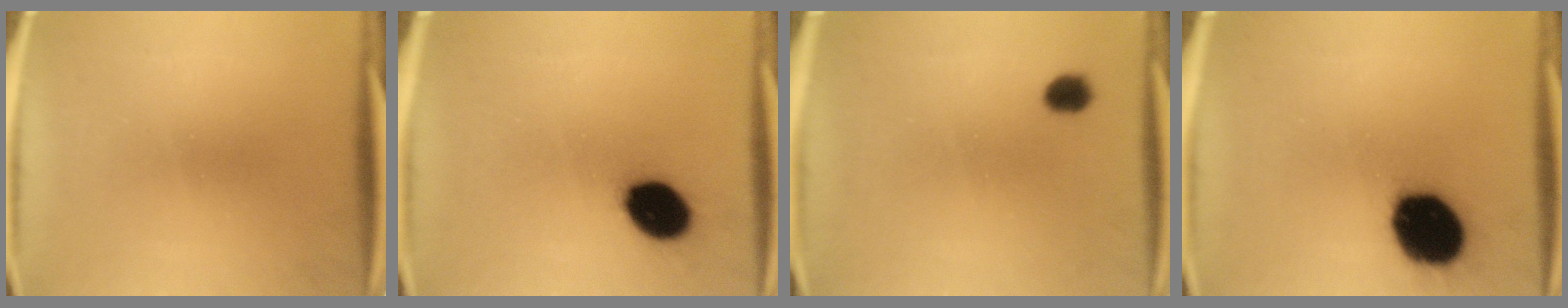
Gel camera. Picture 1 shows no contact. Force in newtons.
{"total": 11.4}
{"total": 2.7}
{"total": 19.1}